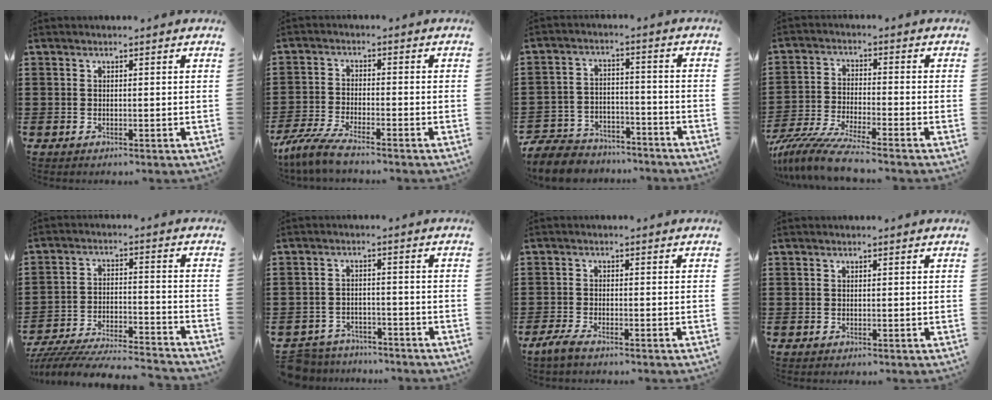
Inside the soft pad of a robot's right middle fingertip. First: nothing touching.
{"total": 5.0, "force": [-4.5, 0.3, 2.2], "torque": [-0.066, -0.014, -0.093]}
{"total": 7.6, "force": [-7.2, 2.0, 1.1], "torque": [-0.034, 0.016, -0.145]}
{"total": 7.4, "force": [-6.7, 0.1, 3.1], "torque": [-0.078, -0.010, -0.134]}
{"total": 7.0, "force": [-6.7, 0.6, 1.8], "torque": [-0.034, 0.006, -0.133]}
{"total": 4.8, "force": [-4.7, 1.0, -0.1], "torque": [-0.015, 0.008, -0.103]}
{"total": 2.5, "force": [-2.0, 0.5, 1.4], "torque": [-0.039, 0.001, -0.044]}
{"total": 0.0}